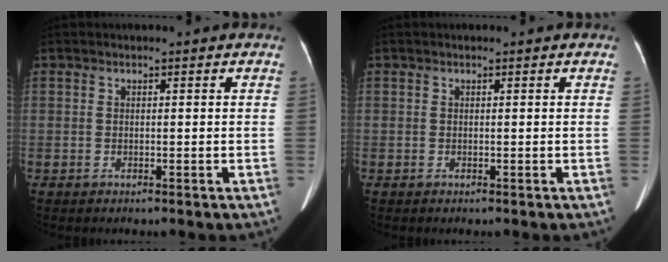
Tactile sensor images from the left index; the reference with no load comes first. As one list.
[{"total": 0.0}]